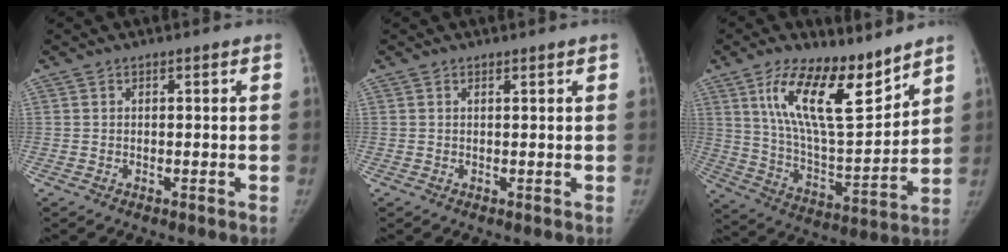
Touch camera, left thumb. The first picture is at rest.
{"total": 0.7, "force": [0.5, 0.0, 0.5], "torque": [-0.005, 0.000, 0.008]}
{"total": 18.2, "force": [11.4, 6.5, 12.7], "torque": [-0.185, -0.072, 0.213]}